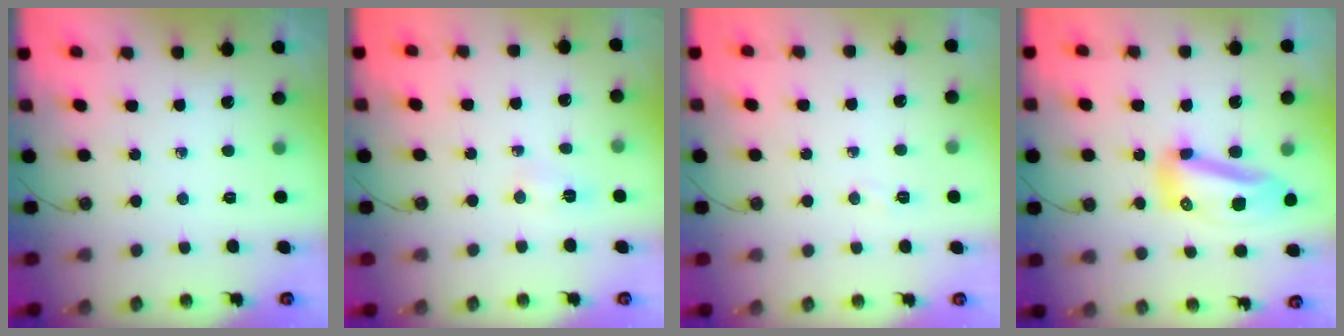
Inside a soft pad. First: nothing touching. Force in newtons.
{"total": 2.8, "press": 2.8, "slide": 0.2}
{"total": 3.3, "press": 3.2, "slide": 0.4}
{"total": 12.3, "press": 12.2, "slide": 1.3}